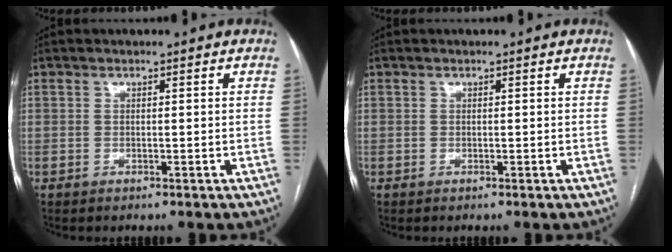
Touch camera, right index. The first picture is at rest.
{"total": 0.0}